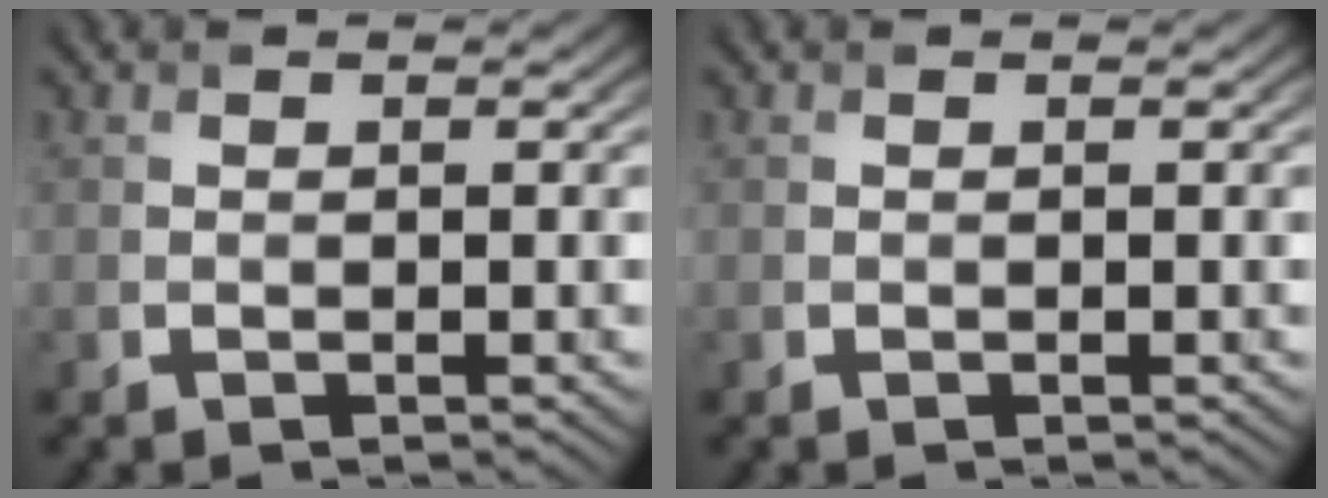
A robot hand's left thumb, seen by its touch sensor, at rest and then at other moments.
{"total": 0.0}